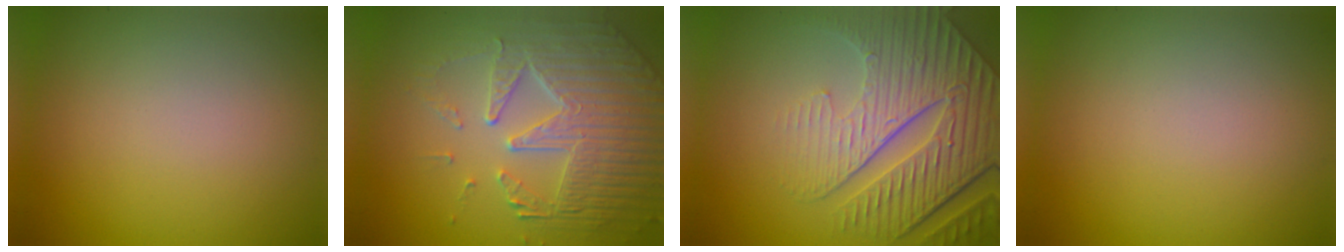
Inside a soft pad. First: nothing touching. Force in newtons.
{"total": 7.4, "press": 5.4, "slide": 5.0}
{"total": 8.6, "press": 6.2, "slide": 5.9}
{"total": 0.0}